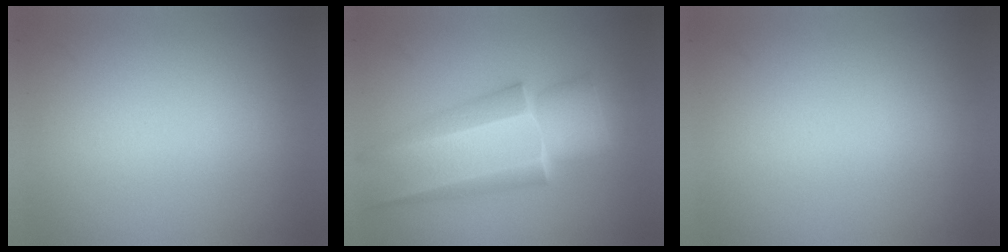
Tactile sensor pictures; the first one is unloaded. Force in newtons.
{"total": 6.4}
{"total": 0.0}